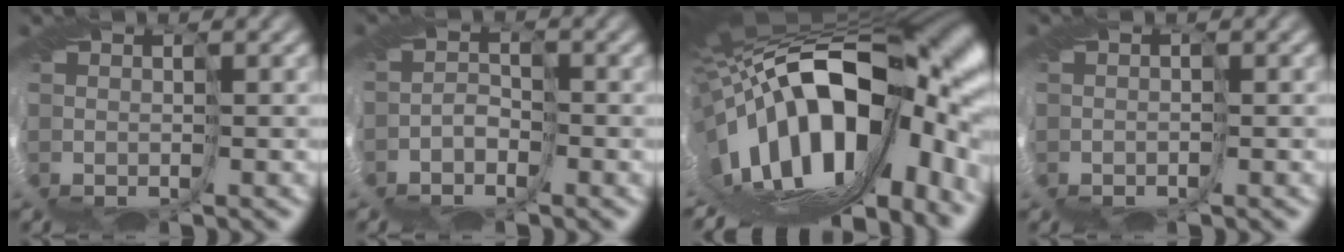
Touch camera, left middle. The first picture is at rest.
{"total": 2.1, "force": [-2.1, 0.1, 0.2], "torque": [-0.009, -0.002, -0.044]}
{"total": 20.2, "force": [-2.8, 10.2, 17.2], "torque": [-0.294, -0.032, -0.052]}
{"total": 0.6, "force": [-0.6, 0.0, 0.2], "torque": [-0.011, -0.003, -0.013]}